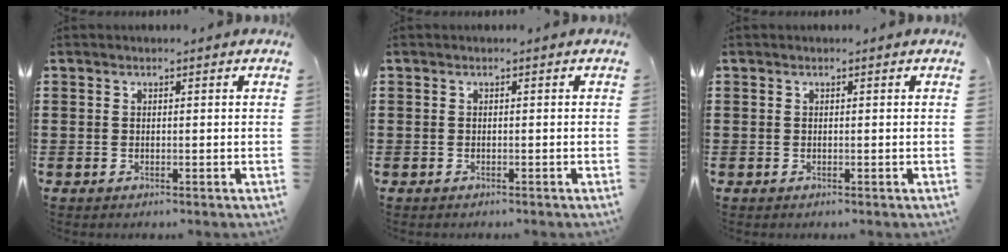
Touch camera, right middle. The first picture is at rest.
{"total": 0.0}
{"total": 0.0}